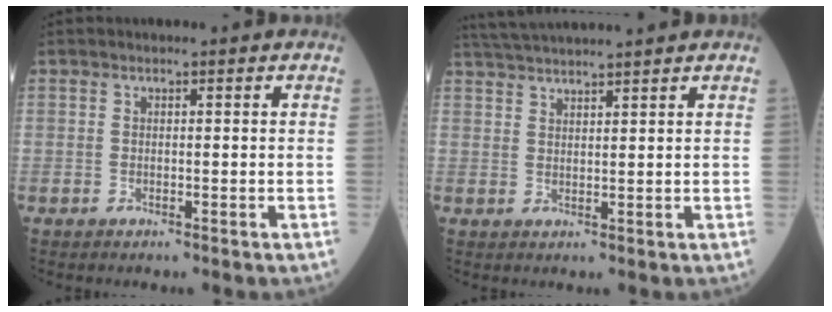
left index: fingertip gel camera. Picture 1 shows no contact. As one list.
[{"total": 8.1, "force": [7.5, -1.1, 2.9], "torque": [-0.054, 0.032, 0.122]}]